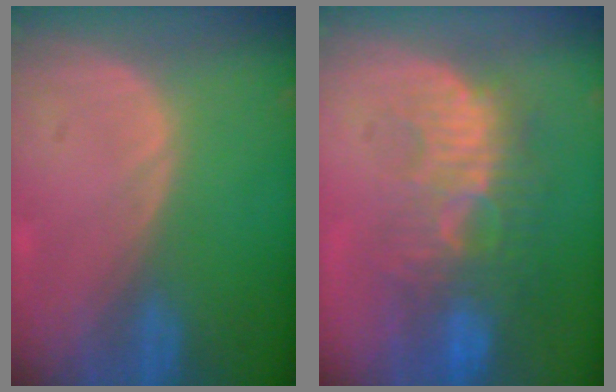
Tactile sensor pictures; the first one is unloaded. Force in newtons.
{"total": 10.4, "press": 9.5, "slide": 4.3}